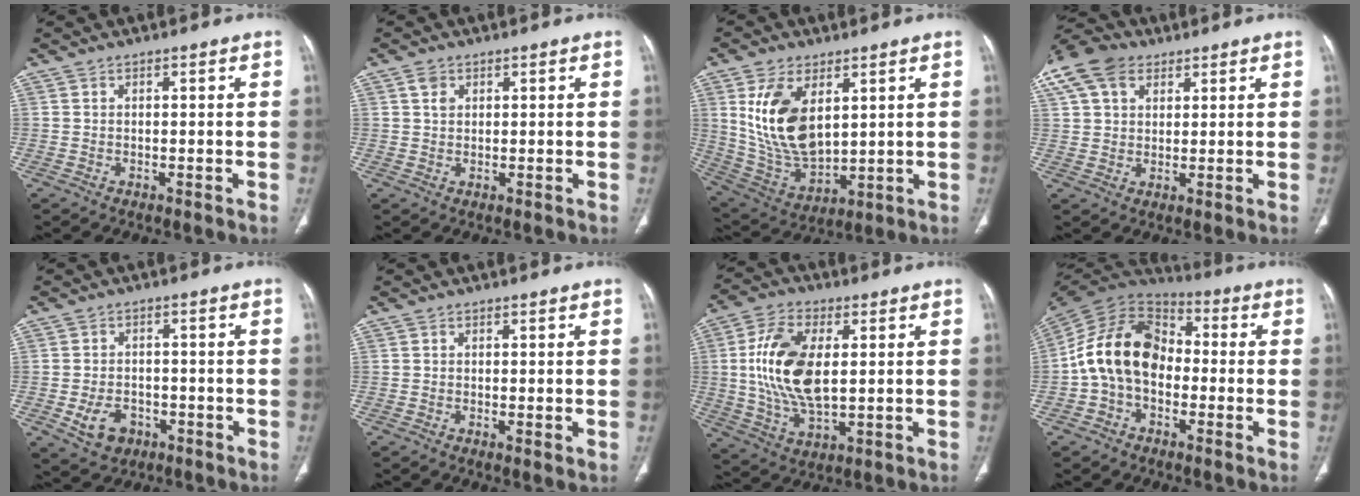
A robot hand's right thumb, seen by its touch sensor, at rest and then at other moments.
{"total": 2.1, "force": [0.8, 1.5, 1.1], "torque": [-0.016, -0.001, 0.016]}
{"total": 15.9, "force": [4.6, 8.8, 12.3], "torque": [-0.226, -0.025, 0.107]}
{"total": 17.8, "force": [8.8, 12.3, 9.3], "torque": [-0.228, 0.044, 0.163]}
{"total": 5.9, "force": [-2.3, 4.4, 3.1], "torque": [-0.046, 0.014, -0.030]}
{"total": 0.8, "force": [0.0, 0.1, 0.8], "torque": [-0.019, -0.006, -0.002]}
{"total": 15.4, "force": [1.8, 8.1, 12.9], "torque": [-0.256, -0.004, 0.037]}
{"total": 15.4, "force": [-1.8, 11.0, 10.7], "torque": [-0.185, 0.045, -0.044]}